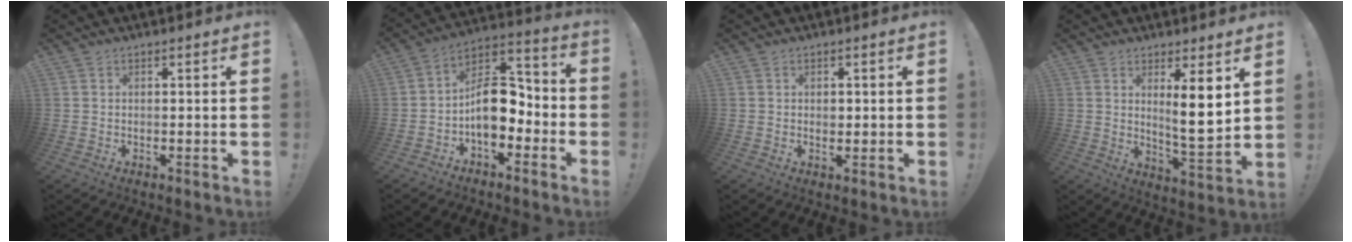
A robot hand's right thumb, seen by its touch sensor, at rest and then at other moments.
{"total": 13.9, "force": [-2.8, 8.7, 10.4], "torque": [-0.162, 0.019, -0.039]}
{"total": 1.1, "force": [-0.1, 0.9, 0.6], "torque": [0.000, -0.001, -0.004]}
{"total": 9.4, "force": [3.6, 1.3, 8.6], "torque": [-0.120, -0.032, 0.057]}